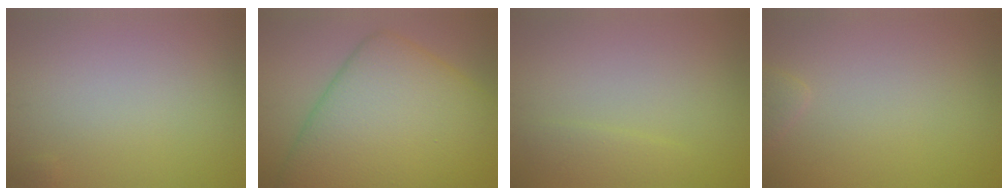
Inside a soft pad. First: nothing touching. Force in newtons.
{"total": 14.2, "press": 14.2, "slide": 0.2}
{"total": 1.4, "press": 1.4, "slide": 0.0}
{"total": 0.8, "press": 0.8, "slide": 0.1}